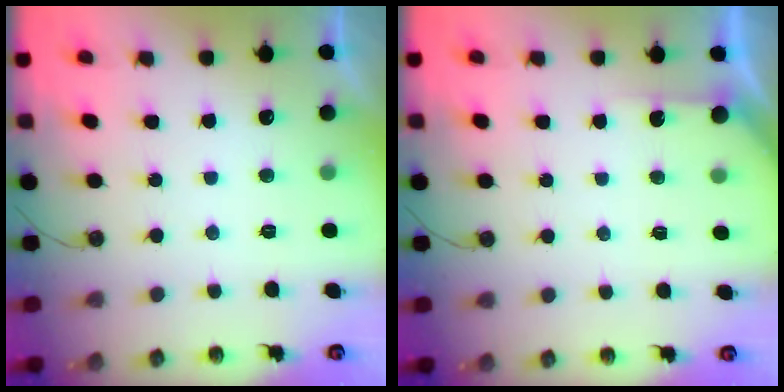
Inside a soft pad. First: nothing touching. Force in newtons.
{"total": 2.7, "press": 2.7, "slide": 0.3}